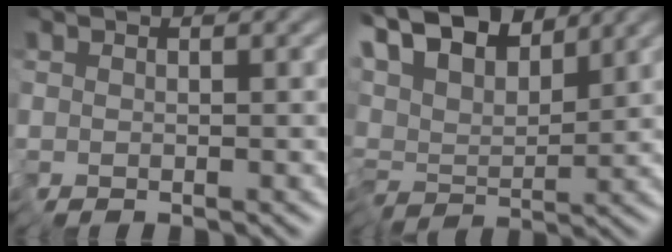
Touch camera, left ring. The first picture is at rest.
{"total": 8.0, "force": [5.7, 3.1, 4.6], "torque": [-0.123, 0.024, 0.090]}